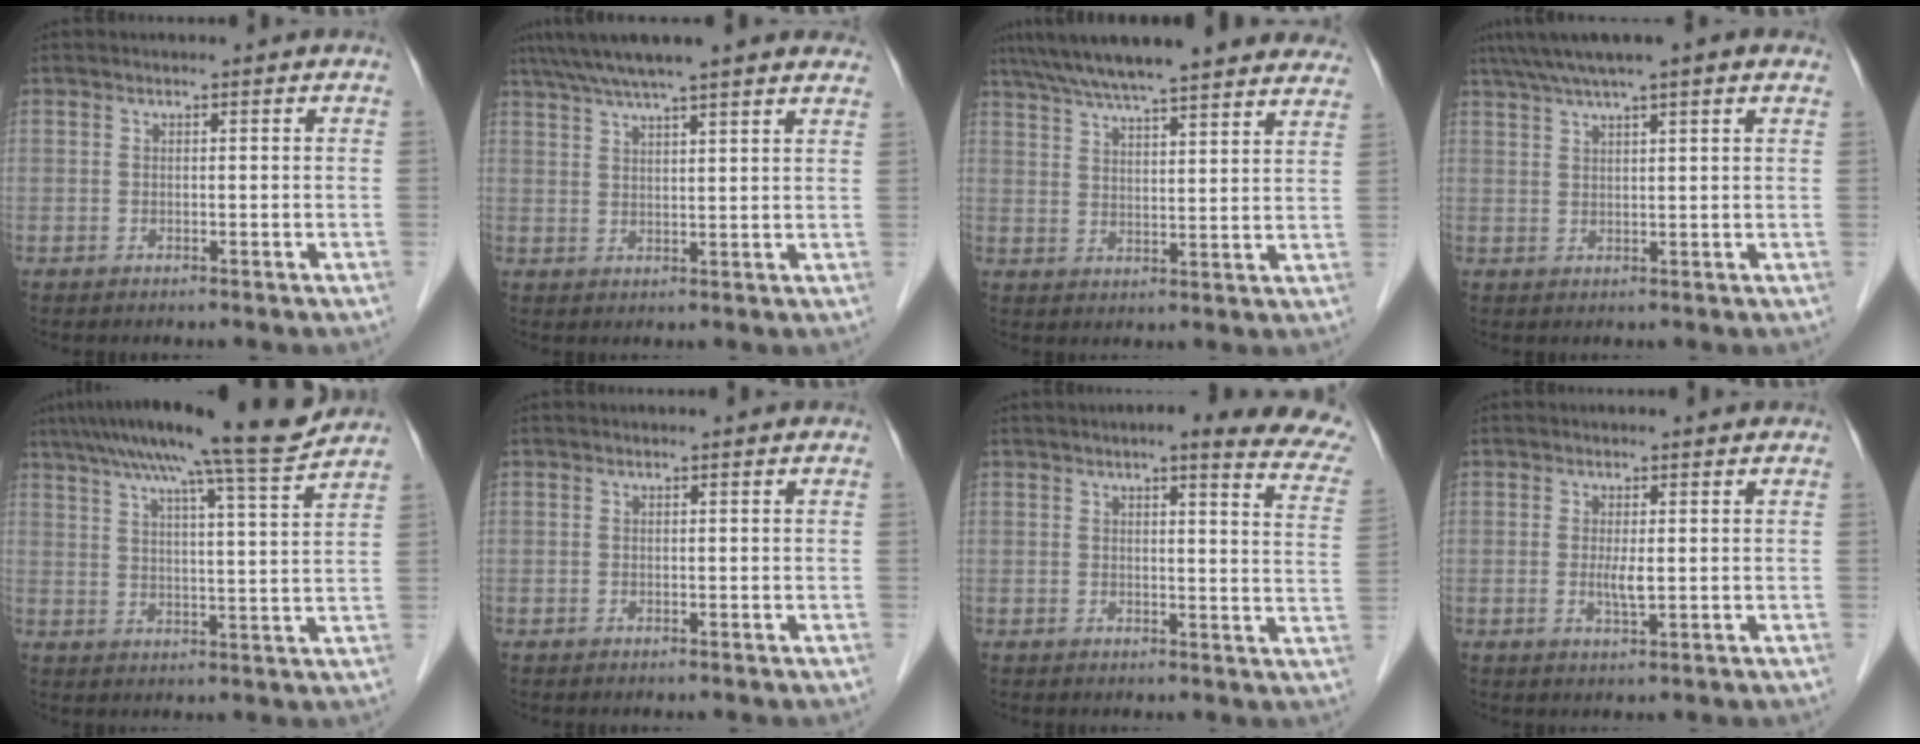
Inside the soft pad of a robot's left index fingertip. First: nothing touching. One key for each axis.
{"total": 16.1, "fx": 13.4, "fy": 1.5, "fz": 8.8, "tx": -0.148, "ty": 0.052, "tz": 0.184}
{"total": 26.4, "fx": 23.0, "fy": 3.6, "fz": 12.3, "tx": -0.203, "ty": 0.011, "tz": 0.299}
{"total": 9.5, "fx": 7.1, "fy": 0.6, "fz": 6.4, "tx": -0.109, "ty": 0.048, "tz": 0.105}
{"total": 15.8, "fx": 13.4, "fy": -1.3, "fz": 8.4, "tx": -0.139, "ty": 0.000, "tz": 0.186}
{"total": 0.0}
{"total": 16.3, "fx": 13.4, "fy": 2.8, "fz": 8.9, "tx": -0.087, "ty": -0.015, "tz": 0.132}
{"total": 2.3, "fx": 0.0, "fy": 0.3, "fz": 2.3, "tx": -0.049, "ty": -0.005, "tz": 0.003}